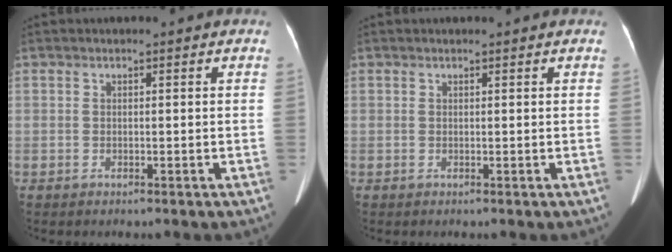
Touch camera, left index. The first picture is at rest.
{"total": 1.2, "force": [1.2, 0.1, 0.3], "torque": [-0.009, 0.011, 0.015]}